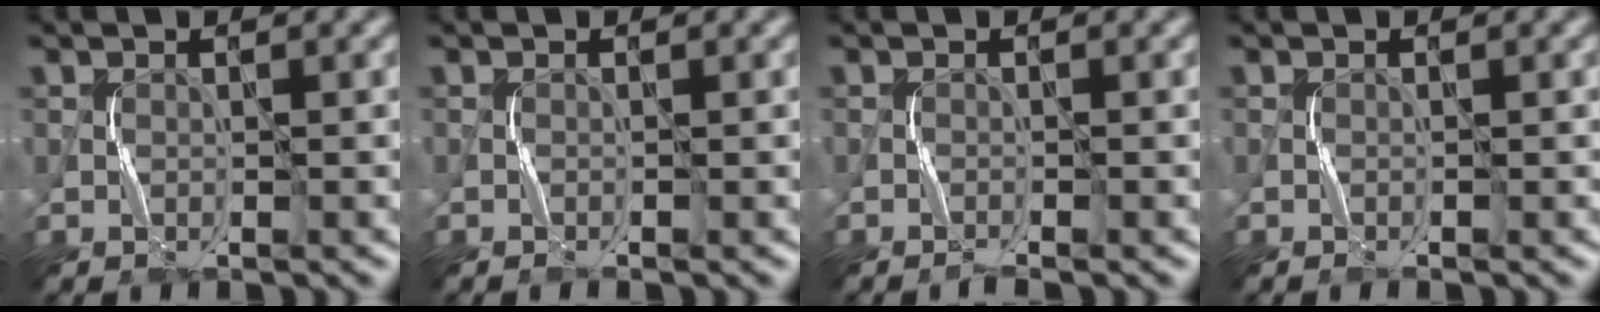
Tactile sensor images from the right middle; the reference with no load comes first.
{"total": 0.0}
{"total": 0.7, "force": [-0.6, -0.2, 0.2], "torque": [-0.003, 0.003, -0.015]}
{"total": 0.0}